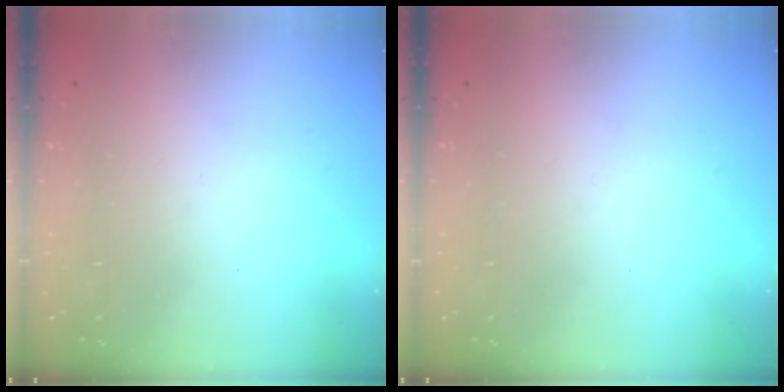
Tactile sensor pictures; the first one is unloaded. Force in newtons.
{"total": 0.0}